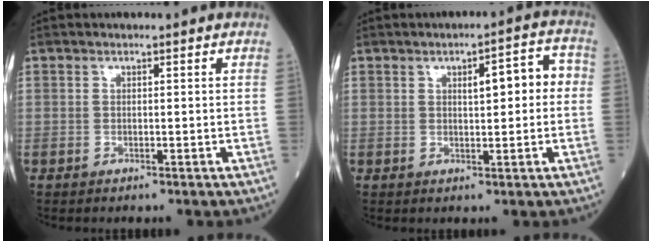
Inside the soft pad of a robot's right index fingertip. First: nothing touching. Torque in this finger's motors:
{"motor_torque": [0.35, 0.26, 0.09, 0.05]}